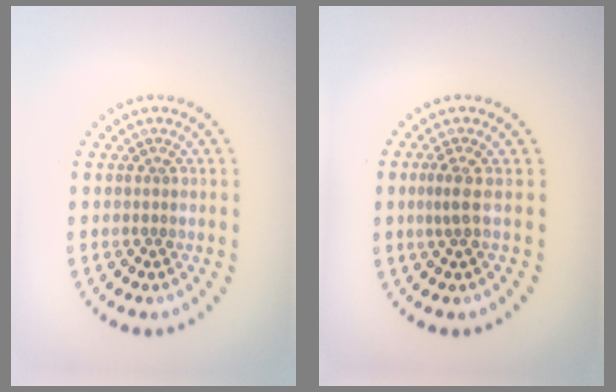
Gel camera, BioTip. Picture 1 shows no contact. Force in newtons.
{"total": 1.6, "press": 1.2, "slide": 1.1}